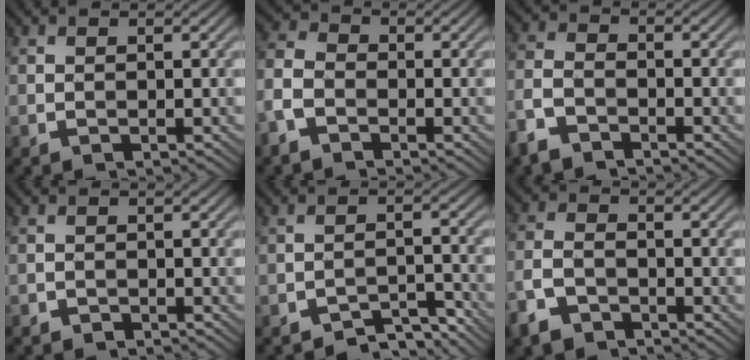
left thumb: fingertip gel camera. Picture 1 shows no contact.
{"total": 4.8, "force": [-2.7, 2.9, 2.8], "torque": [-0.079, 0.000, -0.072]}
{"total": 5.3, "force": [-3.9, 2.5, 2.6], "torque": [-0.064, -0.004, -0.093]}
{"total": 1.0, "force": [-1.0, 0.4, 0.1], "torque": [-0.001, -0.002, -0.021]}
{"total": 4.7, "force": [-4.3, 1.1, 1.6], "torque": [-0.019, 0.008, -0.067]}
{"total": 5.4, "force": [-3.8, 2.8, 2.5], "torque": [-0.061, -0.004, -0.088]}